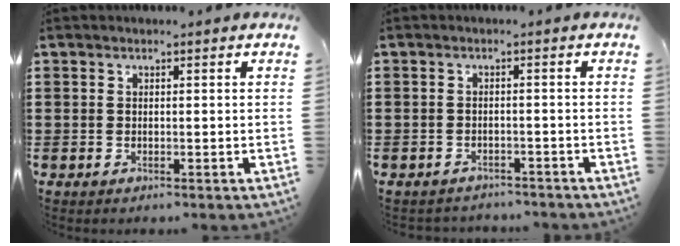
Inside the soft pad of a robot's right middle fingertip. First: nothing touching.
{"total": 1.8, "force": [-1.8, 0.2, -0.1], "torque": [-0.006, -0.003, -0.039]}